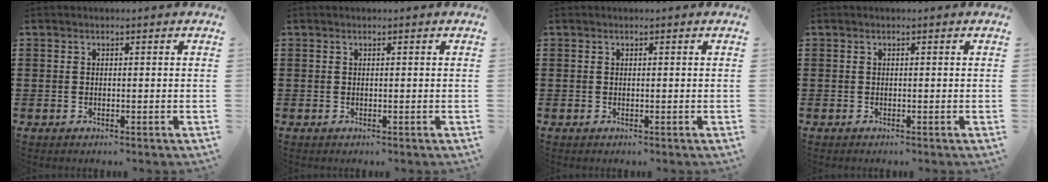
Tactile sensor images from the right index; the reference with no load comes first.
{"total": 0.0}
{"total": 0.0}
{"total": 0.0}